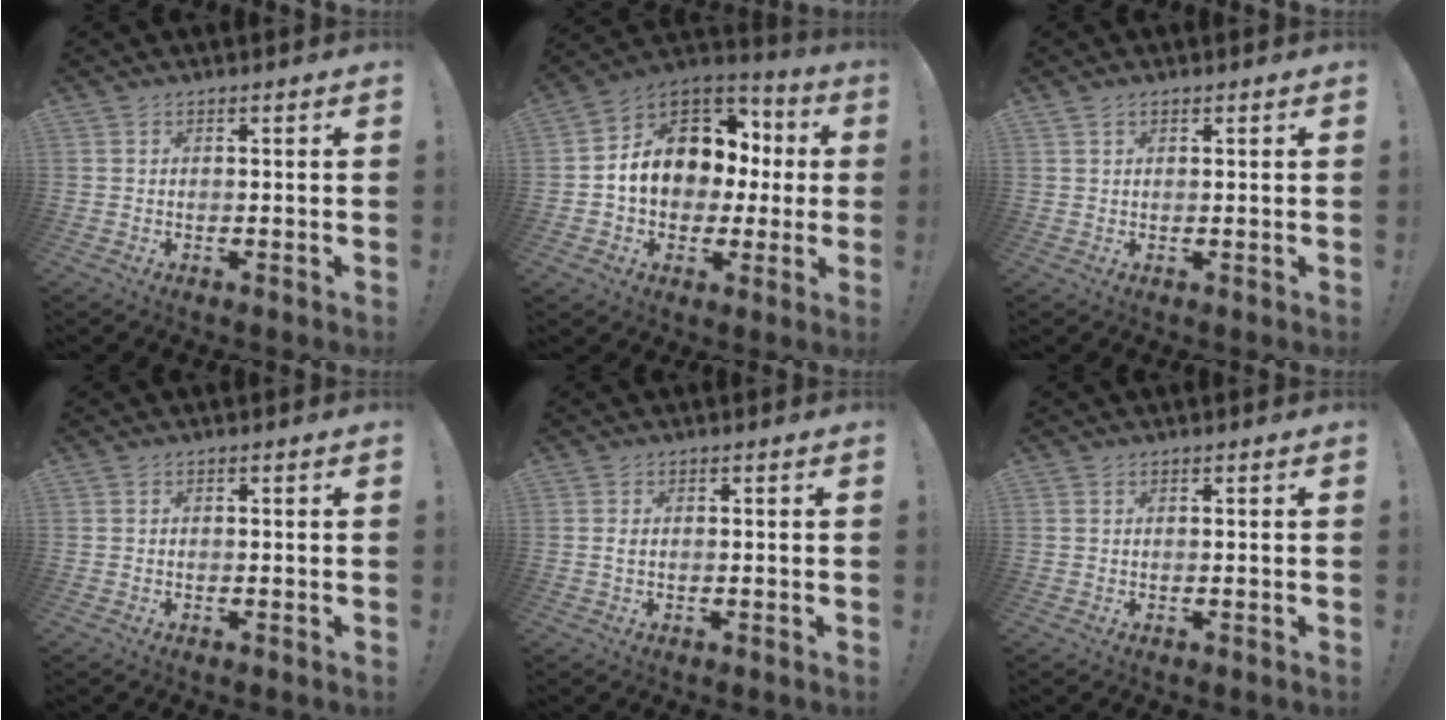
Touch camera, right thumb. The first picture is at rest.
{"total": 14.2, "force": [2.2, 11.5, 8.0], "torque": [-0.123, -0.001, 0.056]}
{"total": 1.1, "force": [0.8, 0.4, 0.6], "torque": [-0.004, -0.004, 0.013]}
{"total": 0.5, "force": [-0.3, 0.4, 0.0], "torque": [-0.009, 0.004, -0.005]}
{"total": 0.9, "force": [0.2, 0.5, 0.8], "torque": [-0.007, 0.000, 0.001]}
{"total": 0.0}